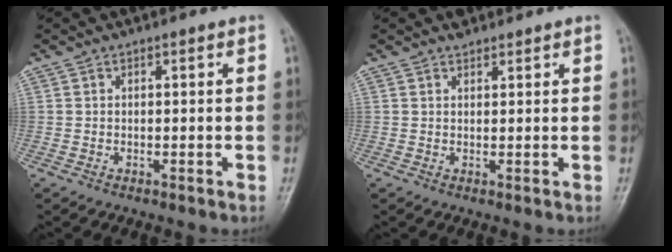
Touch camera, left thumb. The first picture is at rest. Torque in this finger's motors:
{"motor_torque": [0.24, 0.02, 0.02, -0.42, 0.00]}